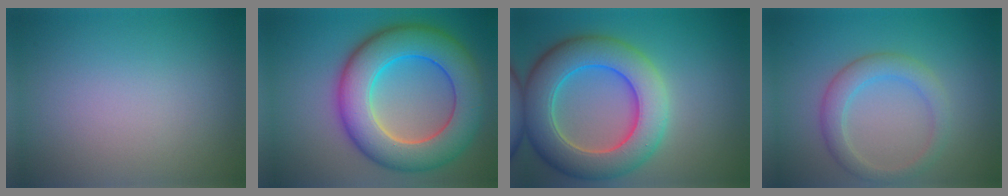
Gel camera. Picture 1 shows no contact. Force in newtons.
{"total": 10.7, "press": 10.7, "slide": 0.4}
{"total": 9.4, "press": 9.4, "slide": 0.5}
{"total": 3.1, "press": 3.1, "slide": 0.2}